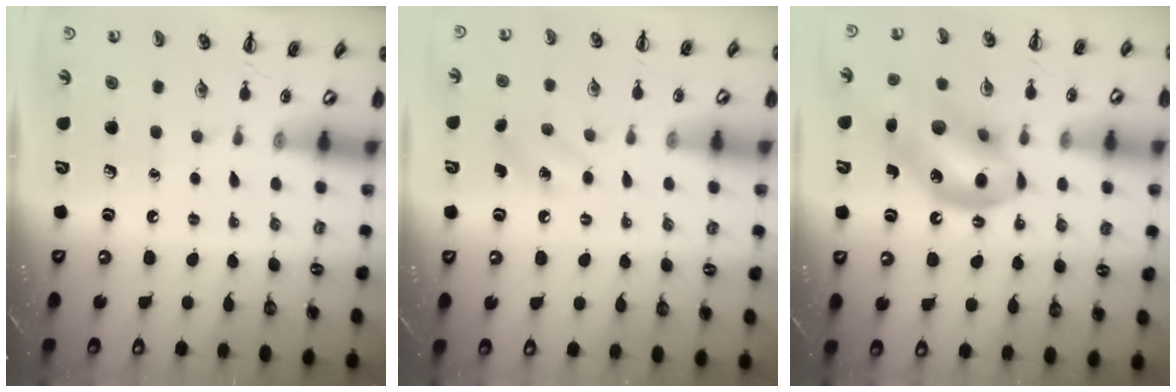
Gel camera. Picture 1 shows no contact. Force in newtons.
{"total": 7.2, "press": 7.1, "slide": 1.4}
{"total": 14.9, "press": 14.4, "slide": 3.9}